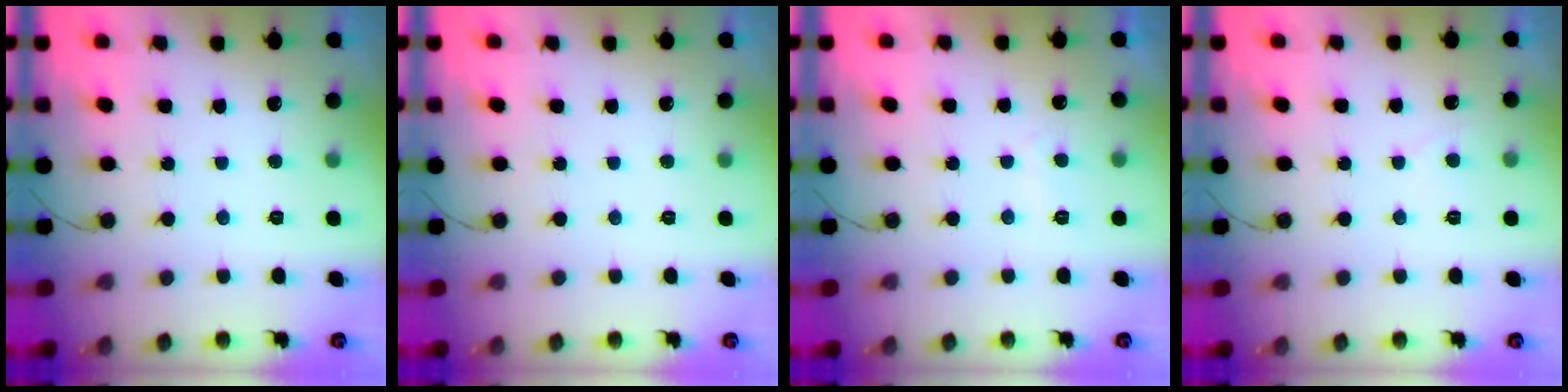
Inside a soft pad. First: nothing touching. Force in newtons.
{"total": 0.0}
{"total": 1.1, "press": 1.0, "slide": 0.6}
{"total": 1.6, "press": 1.6, "slide": 0.2}